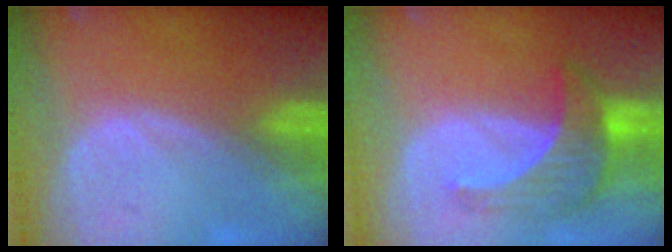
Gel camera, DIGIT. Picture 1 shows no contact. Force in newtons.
{"total": 7.3, "press": 6.8, "slide": 2.5}